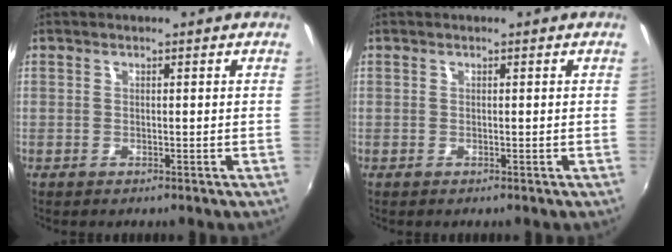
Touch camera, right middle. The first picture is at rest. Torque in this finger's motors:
{"motor_torque": [0.00, 0.00, 0.00, 0.00]}